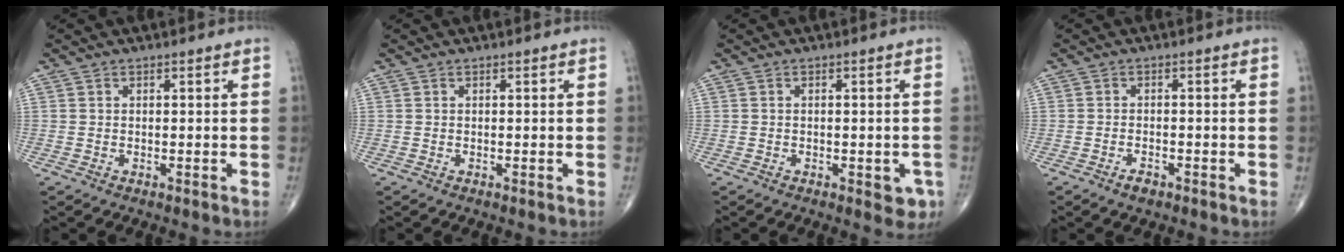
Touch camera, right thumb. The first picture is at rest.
{"total": 0.0}
{"total": 3.7, "force": [-1.5, 1.8, 2.9], "torque": [-0.015, 0.001, -0.015]}
{"total": 2.0, "force": [-1.4, 0.9, 1.2], "torque": [-0.022, 0.006, -0.025]}